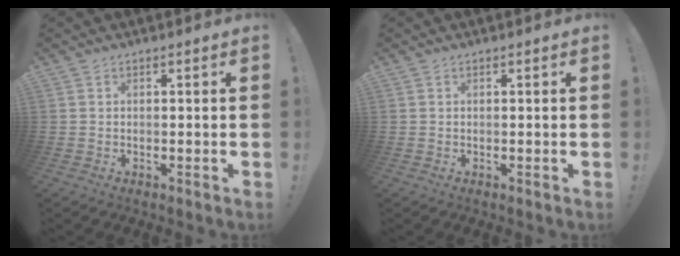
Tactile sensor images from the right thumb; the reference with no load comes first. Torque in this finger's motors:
{"motor_torque": [-0.02, 0.02, -0.09, 0.09, 0.02]}